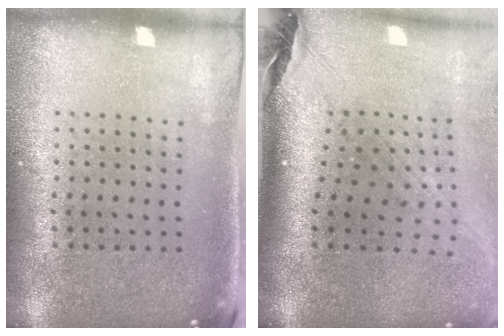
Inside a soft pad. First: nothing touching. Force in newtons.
{"total": 2.4, "press": 1.8, "slide": 1.6}